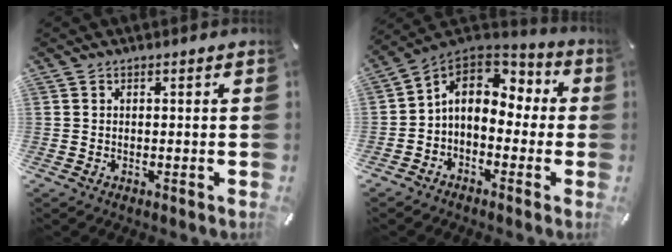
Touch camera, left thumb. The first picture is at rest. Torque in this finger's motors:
{"motor_torque": [0.19, 1.11, 1.01, 0.73, 0.17]}